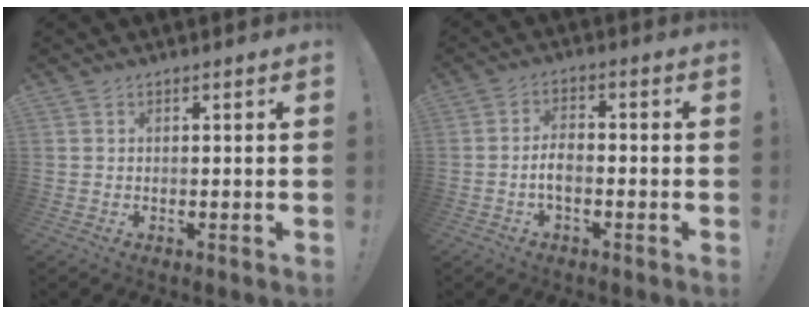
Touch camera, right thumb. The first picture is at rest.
{"total": 4.6, "force": [-1.3, 2.1, 3.9], "torque": [-0.071, 0.003, -0.023]}